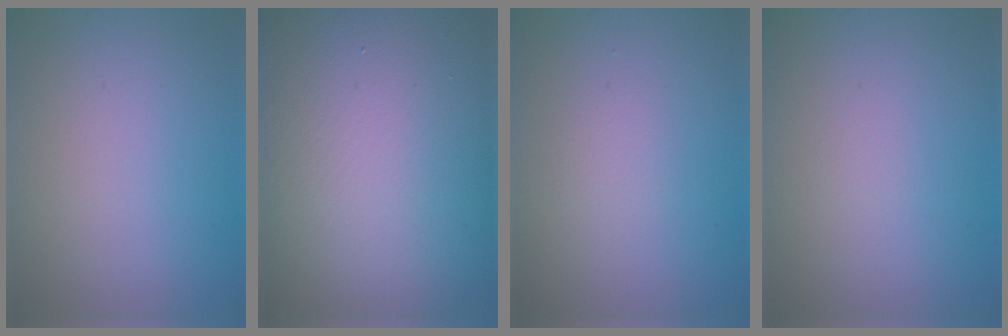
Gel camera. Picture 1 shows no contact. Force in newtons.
{"total": 24.2, "press": 24.2, "slide": 1.2}
{"total": 1.0, "press": 1.0, "slide": 0.0}
{"total": 0.0}